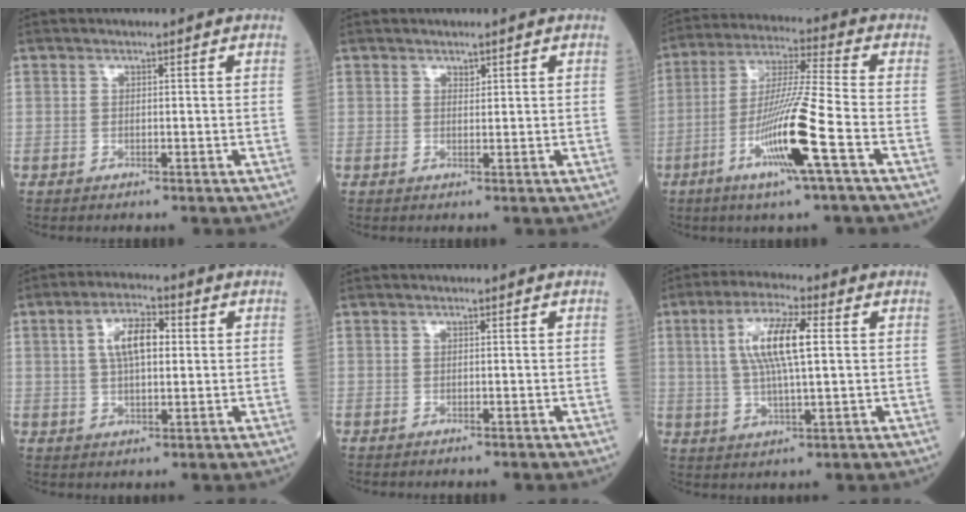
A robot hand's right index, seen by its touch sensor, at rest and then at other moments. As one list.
[{"total": 0.7, "force": [0.6, 0.3, 0.2], "torque": [-0.005, -0.001, 0.012]}, {"total": 13.3, "force": [-5.1, -1.0, 12.2], "torque": [-0.240, -0.012, -0.097]}, {"total": 6.9, "force": [1.6, 2.6, 6.2], "torque": [-0.119, 0.015, 0.029]}, {"total": 0.0}, {"total": 9.6, "force": [2.0, 1.6, 9.3], "torque": [-0.190, 0.008, 0.041]}]